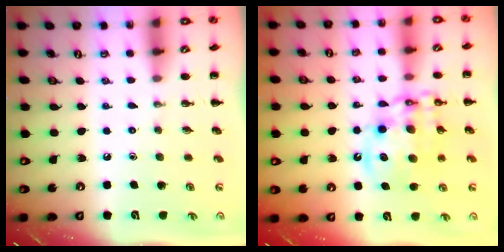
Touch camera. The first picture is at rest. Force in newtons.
{"total": 13.9, "press": 13.5, "slide": 3.1}